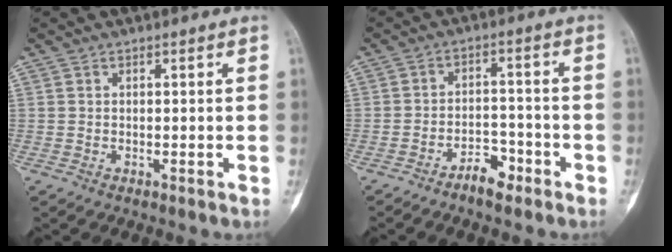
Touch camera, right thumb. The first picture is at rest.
{"total": 4.8, "force": [-3.6, 1.9, 2.6], "torque": [-0.029, 0.031, -0.062]}